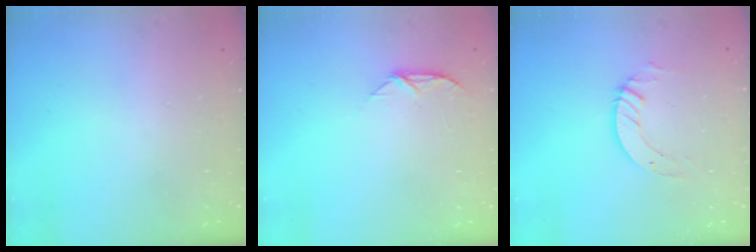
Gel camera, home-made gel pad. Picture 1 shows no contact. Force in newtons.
{"total": 5.8, "press": 5.7, "slide": 0.6}
{"total": 3.4, "press": 3.4, "slide": 0.1}